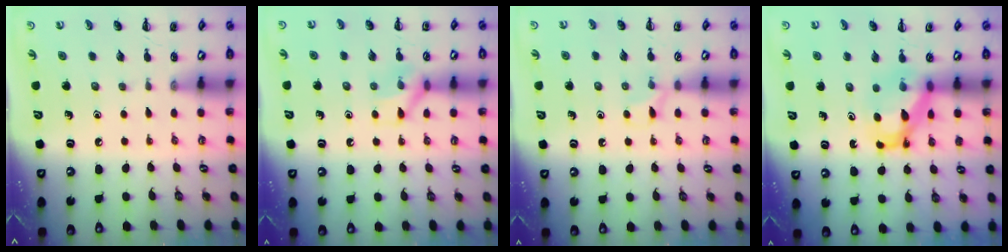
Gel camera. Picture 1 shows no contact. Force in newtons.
{"total": 8.7, "press": 8.7, "slide": 0.6}
{"total": 6.1, "press": 5.8, "slide": 2.0}
{"total": 6.0, "press": 6.0, "slide": 0.3}